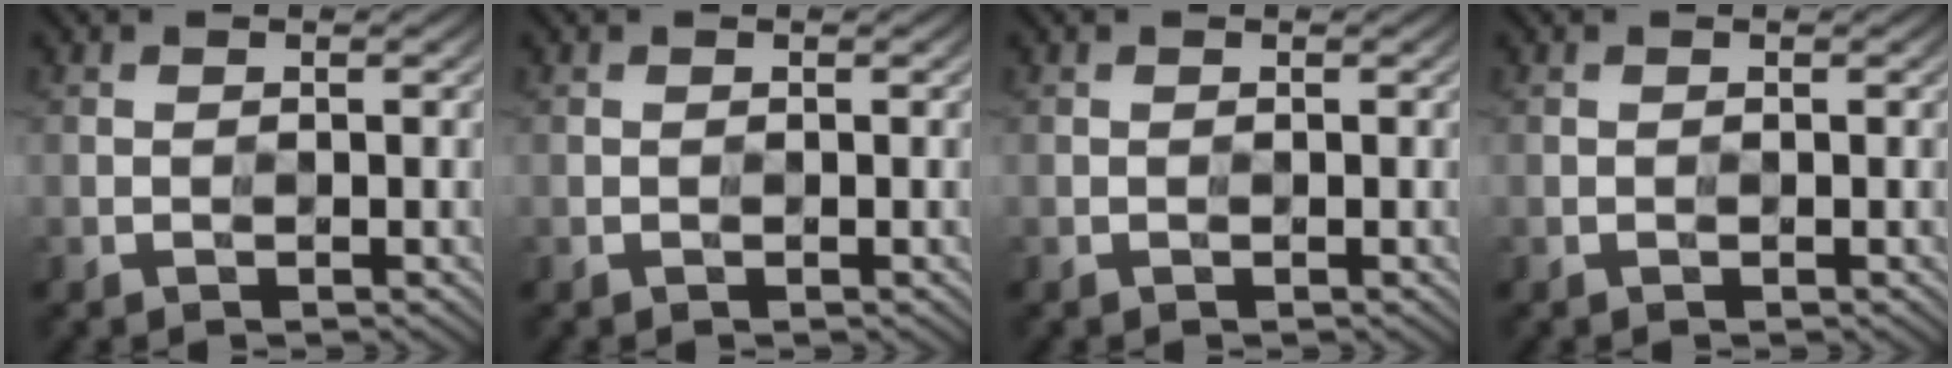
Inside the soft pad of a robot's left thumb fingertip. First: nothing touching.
{"total": 0.0}
{"total": 0.0}
{"total": 0.0}